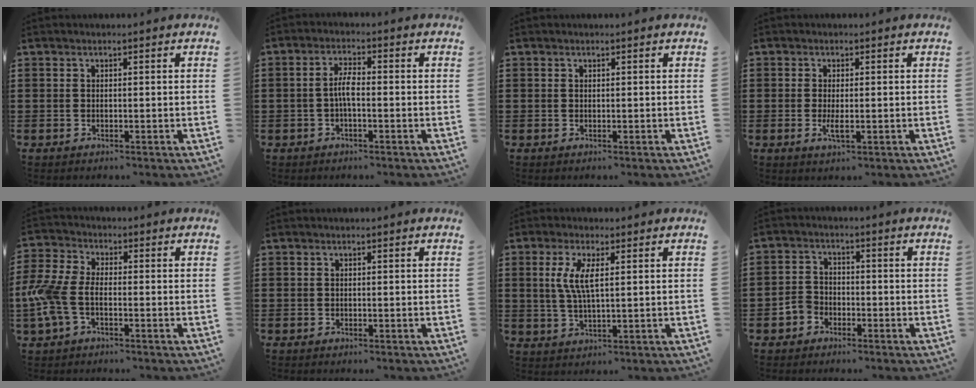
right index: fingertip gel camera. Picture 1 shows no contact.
{"total": 3.2, "force": [-0.7, 1.1, 3.0], "torque": [-0.062, 0.002, -0.016]}
{"total": 0.0}
{"total": 2.4, "force": [-0.4, 0.6, 2.3], "torque": [-0.049, -0.006, -0.010]}
{"total": 6.6, "force": [-1.9, 3.3, 5.4], "torque": [-0.149, -0.012, -0.044]}
{"total": 0.0}
{"total": 5.0, "force": [1.3, 1.4, 4.6], "torque": [-0.102, 0.000, 0.019]}
{"total": 2.9, "force": [-1.8, 2.0, 1.1], "torque": [-0.034, 0.000, -0.038]}